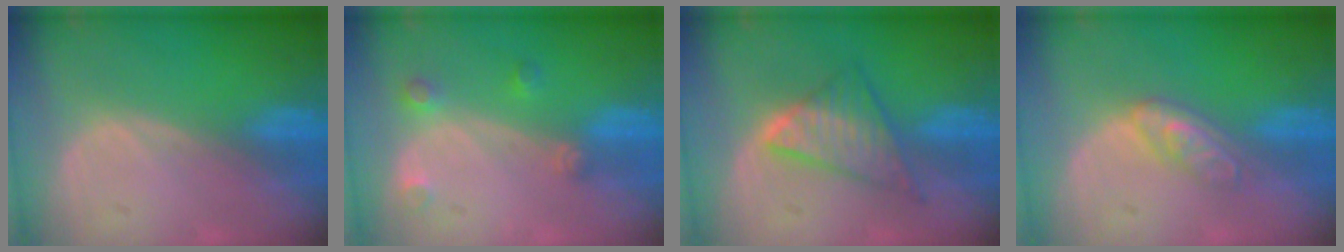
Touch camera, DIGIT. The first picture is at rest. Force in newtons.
{"total": 2.6, "press": 2.6, "slide": 0.3}
{"total": 6.4, "press": 6.4, "slide": 0.1}
{"total": 4.5, "press": 3.9, "slide": 2.2}